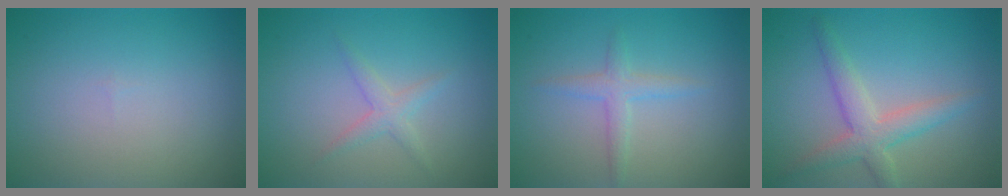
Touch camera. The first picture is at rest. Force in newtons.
{"total": 1.6, "press": 1.6, "slide": 0.1}
{"total": 1.9, "press": 1.9, "slide": 0.1}
{"total": 3.5, "press": 3.5, "slide": 0.3}